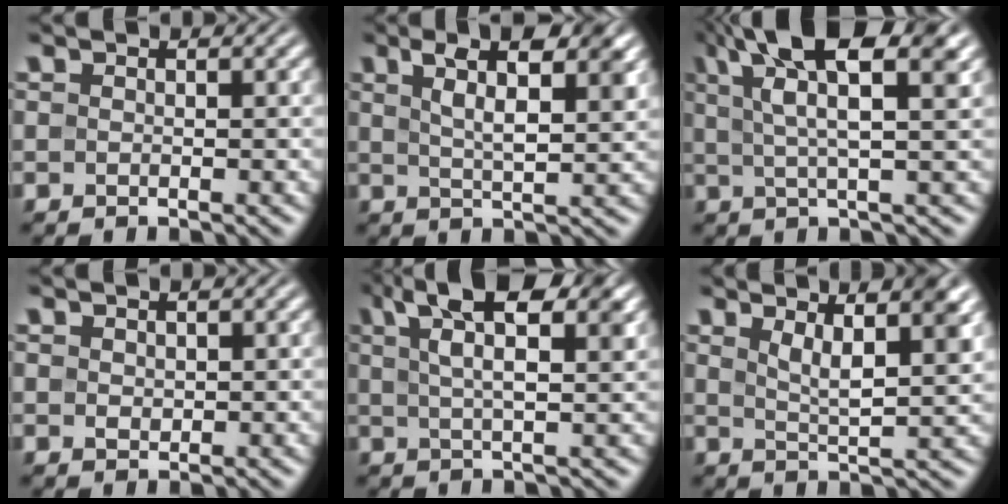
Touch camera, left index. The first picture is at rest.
{"total": 7.3, "force": [3.6, 2.3, 5.9], "torque": [-0.083, 0.016, 0.053]}
{"total": 10.8, "force": [5.3, 3.2, 8.8], "torque": [-0.133, 0.028, 0.074]}
{"total": 0.8, "force": [0.4, 0.6, 0.4], "torque": [-0.008, -0.003, 0.010]}
{"total": 8.5, "force": [4.4, 2.7, 6.8], "torque": [-0.103, 0.022, 0.068]}
{"total": 5.6, "force": [2.8, 1.7, 4.5], "torque": [-0.059, 0.006, 0.040]}